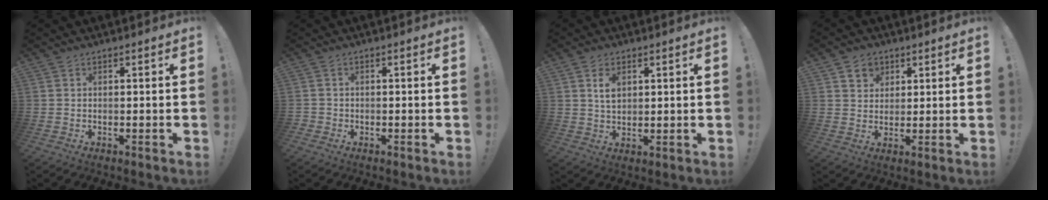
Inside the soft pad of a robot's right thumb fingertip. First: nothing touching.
{"total": 1.3, "force": [-0.7, 1.0, 0.4], "torque": [-0.005, 0.004, -0.013]}
{"total": 5.1, "force": [2.0, 3.3, 3.2], "torque": [-0.046, -0.005, 0.035]}
{"total": 5.7, "force": [3.0, 4.7, 0.9], "torque": [-0.005, -0.018, 0.057]}